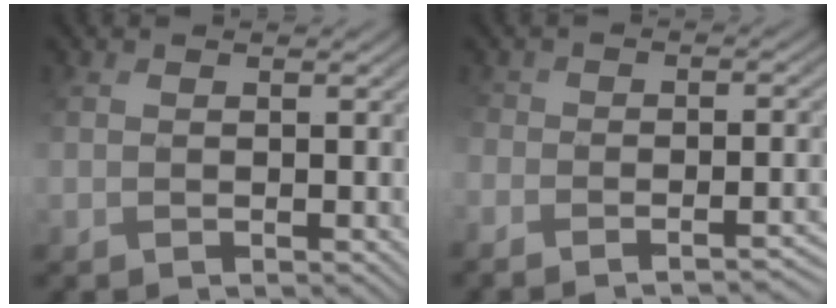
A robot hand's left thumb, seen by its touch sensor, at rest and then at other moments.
{"total": 6.2, "force": [-4.8, 2.2, 3.3], "torque": [-0.040, -0.008, -0.050]}